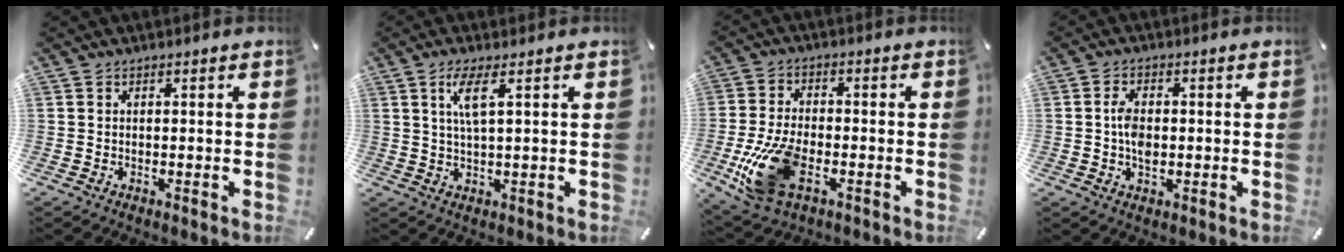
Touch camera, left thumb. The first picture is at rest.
{"total": 5.4, "force": [2.0, 0.9, 4.9], "torque": [-0.103, 0.001, 0.032]}
{"total": 14.7, "force": [-4.6, 8.4, 11.2], "torque": [-0.246, -0.001, -0.080]}
{"total": 4.9, "force": [-0.2, 3.0, 3.9], "torque": [-0.072, 0.002, -0.006]}